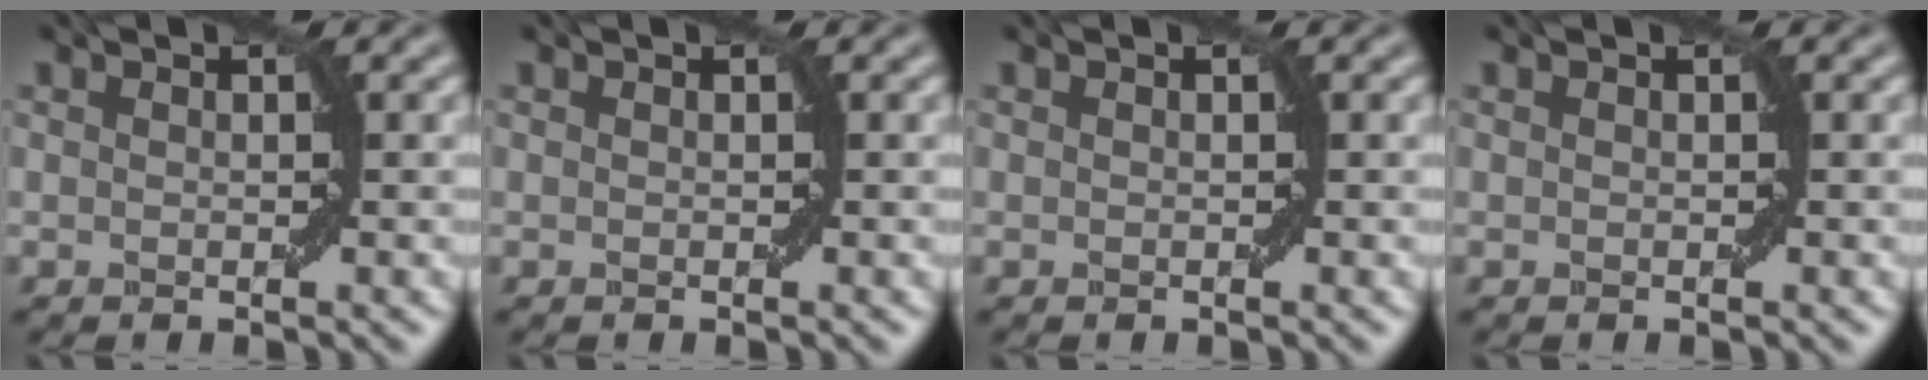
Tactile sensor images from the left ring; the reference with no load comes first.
{"total": 0.0}
{"total": 0.0}
{"total": 0.0}